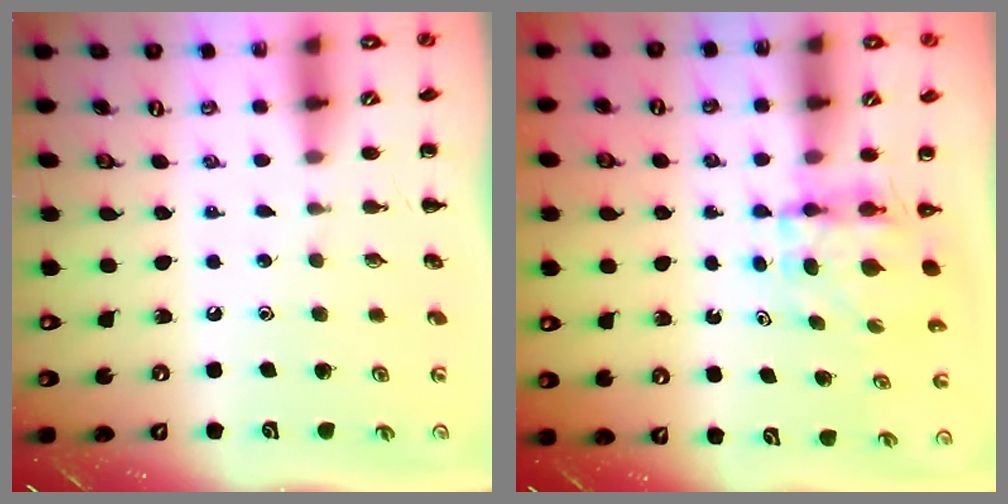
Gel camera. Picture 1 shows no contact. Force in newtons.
{"total": 3.9, "press": 3.9, "slide": 0.3}